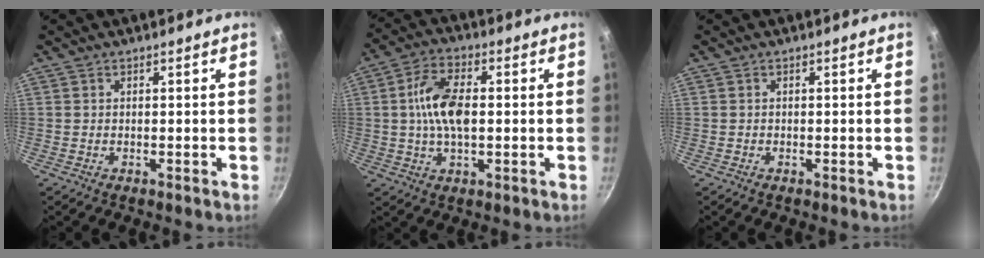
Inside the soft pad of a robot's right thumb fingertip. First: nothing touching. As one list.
[{"total": 10.4, "force": [0.6, 5.4, 8.8], "torque": [-0.160, 0.019, 0.003]}, {"total": 0.0}]